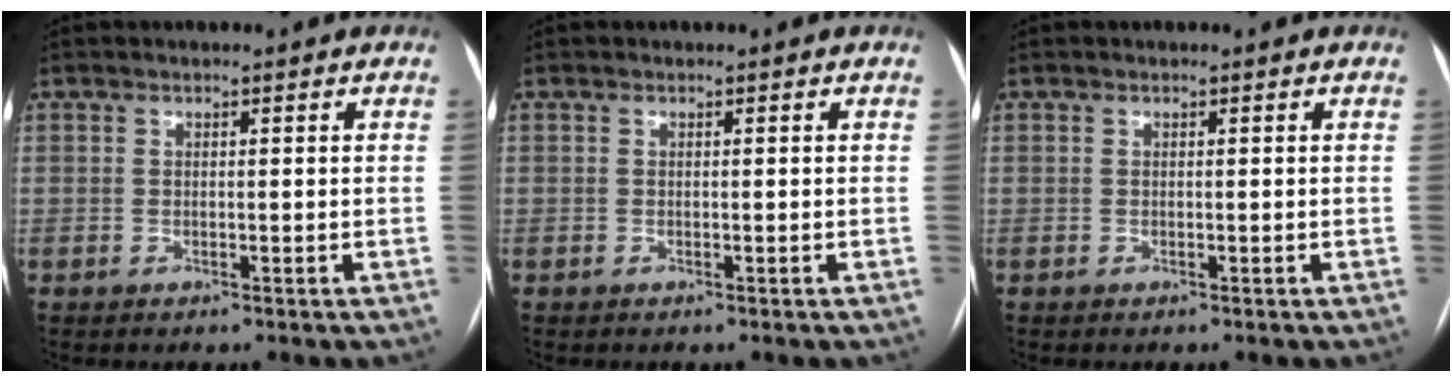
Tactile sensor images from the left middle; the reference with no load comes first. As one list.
[{"total": 0.0}, {"total": 0.0}]